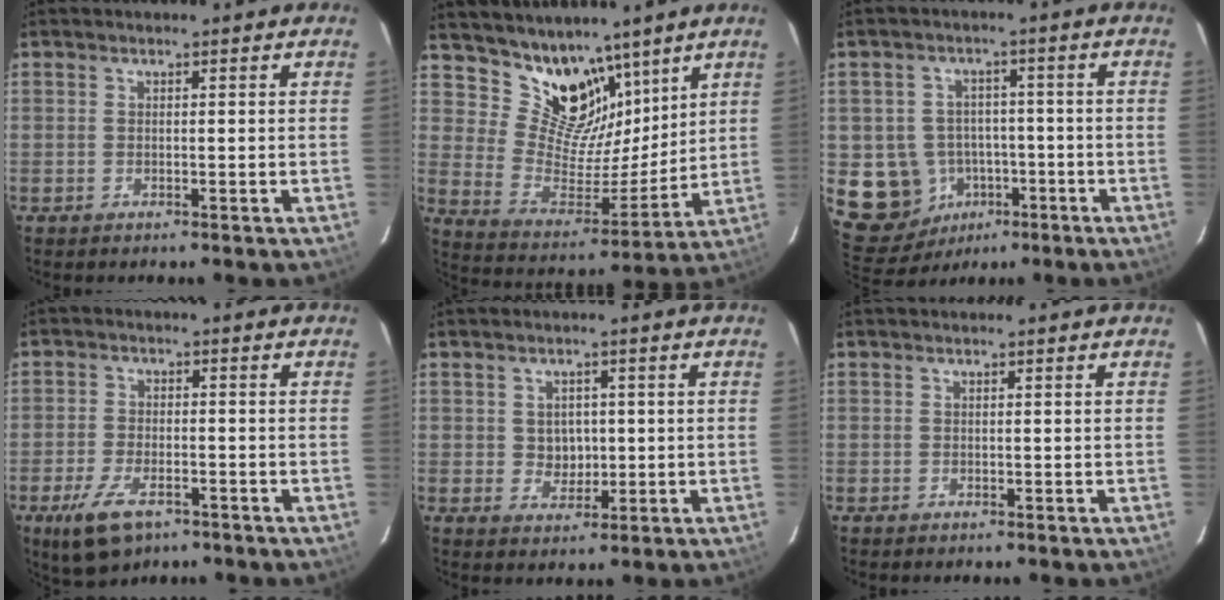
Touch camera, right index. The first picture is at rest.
{"total": 14.4, "force": [10.3, 8.5, 5.4], "torque": [-0.100, -0.009, 0.195]}
{"total": 11.6, "force": [-3.3, 10.8, 3.1], "torque": [-0.096, 0.027, -0.025]}
{"total": 8.9, "force": [-5.3, 4.2, 5.8], "torque": [-0.136, -0.017, -0.092]}
{"total": 3.8, "force": [0.3, 3.5, 1.5], "torque": [-0.023, 0.005, 0.010]}
{"total": 0.0}